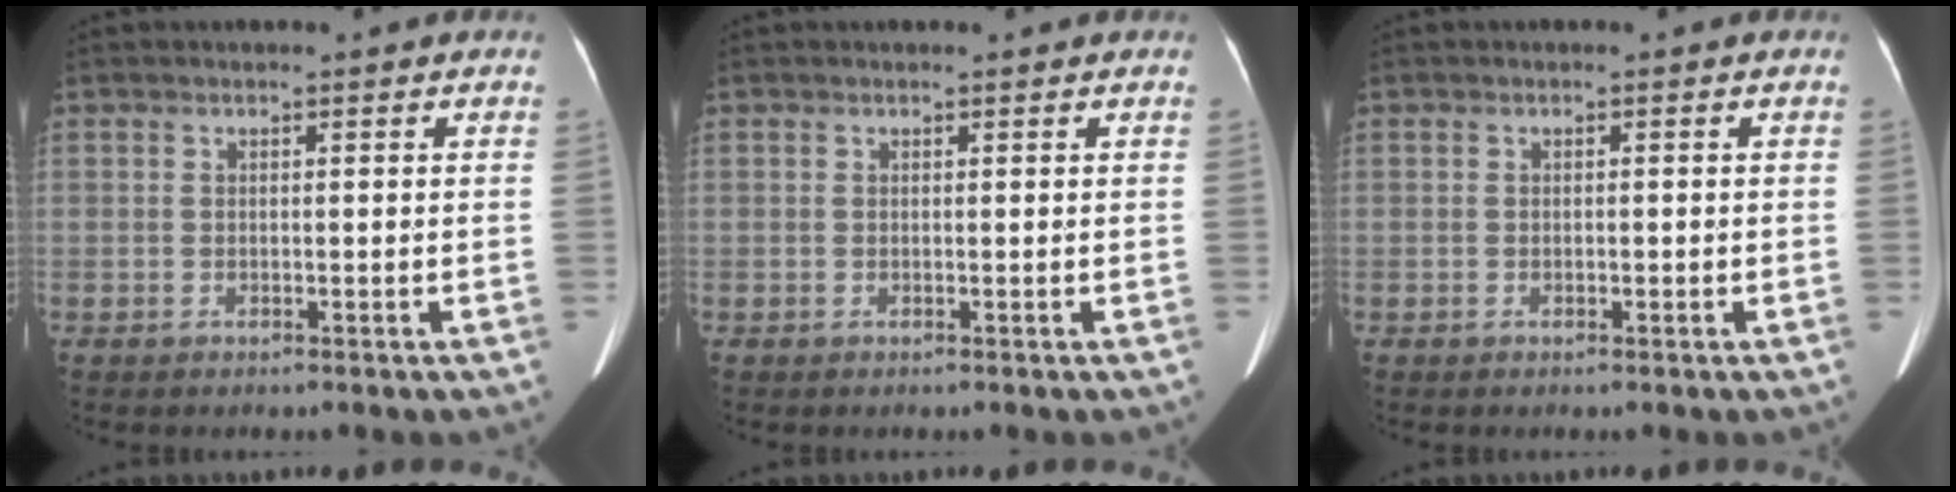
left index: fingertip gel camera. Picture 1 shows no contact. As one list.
[{"total": 0.0}, {"total": 0.5, "force": [-0.2, 0.3, 0.4], "torque": [-0.005, 0.001, -0.003]}]